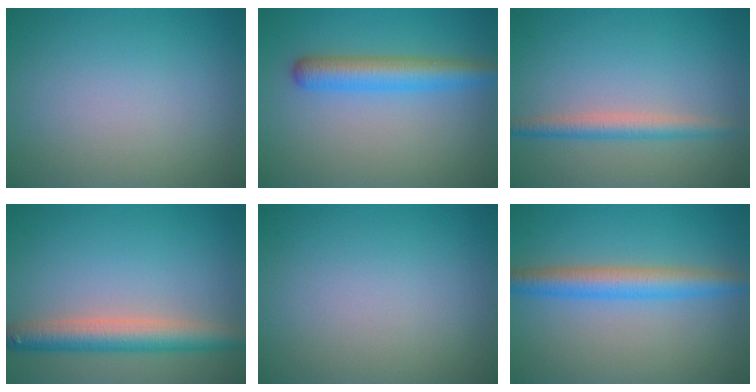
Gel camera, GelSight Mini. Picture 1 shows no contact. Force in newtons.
{"total": 4.1, "press": 4.1, "slide": 0.1}
{"total": 2.5, "press": 2.5, "slide": 0.1}
{"total": 4.9, "press": 4.9, "slide": 0.2}
{"total": 0.0}
{"total": 4.1, "press": 4.1, "slide": 0.1}